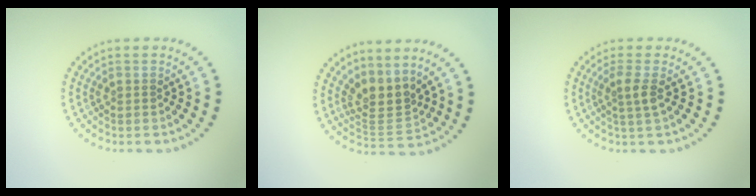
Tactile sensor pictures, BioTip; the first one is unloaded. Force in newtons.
{"total": 3.0, "press": 2.1, "slide": 2.1}
{"total": 1.9, "press": 1.4, "slide": 1.2}